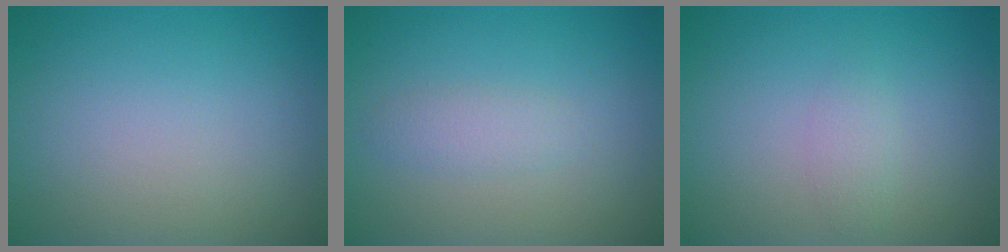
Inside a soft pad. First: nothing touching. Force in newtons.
{"total": 1.4, "press": 1.4, "slide": 0.1}
{"total": 1.2, "press": 1.2, "slide": 0.0}